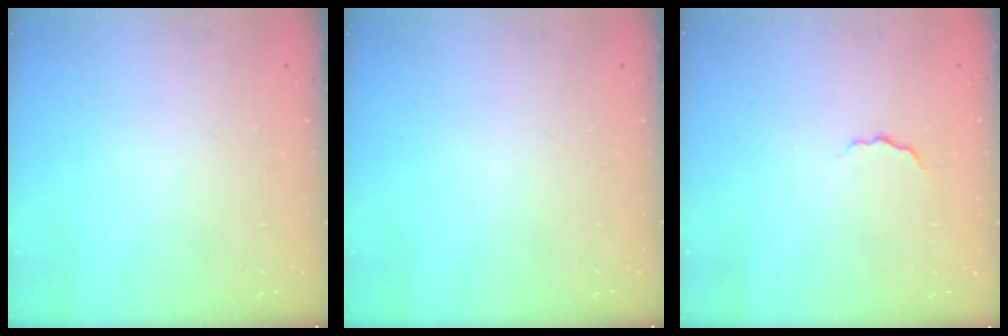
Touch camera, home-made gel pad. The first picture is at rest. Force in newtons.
{"total": 0.0}
{"total": 4.0, "press": 3.9, "slide": 0.9}